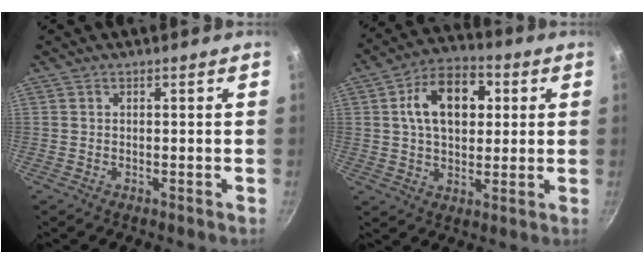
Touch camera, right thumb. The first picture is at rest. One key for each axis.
{"total": 13.8, "fx": 3.1, "fy": 9.1, "fz": 9.9, "tx": -0.128, "ty": 0.012, "tz": 0.040}